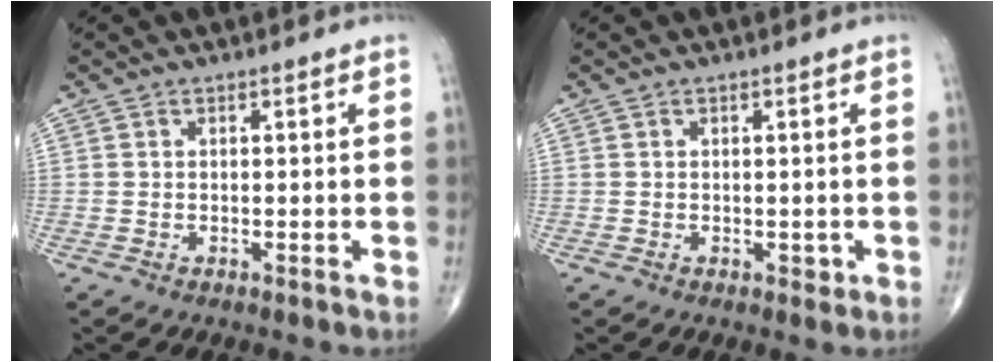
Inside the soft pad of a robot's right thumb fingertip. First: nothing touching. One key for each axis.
{"total": 1.0, "fx": -0.2, "fy": 0.7, "fz": 0.6, "tx": 0.000, "ty": 0.000, "tz": -0.002}